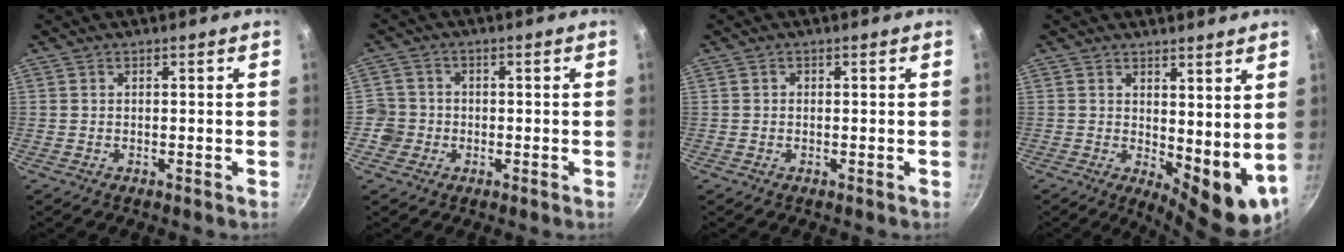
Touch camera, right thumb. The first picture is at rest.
{"total": 4.9, "force": [-1.5, 4.6, 1.1], "torque": [0.006, 0.018, -0.033]}
{"total": 0.5, "force": [0.0, 0.5, 0.2], "torque": [-0.001, 0.003, -0.001]}
{"total": 10.9, "force": [2.8, 4.8, 9.4], "torque": [-0.105, -0.031, 0.049]}